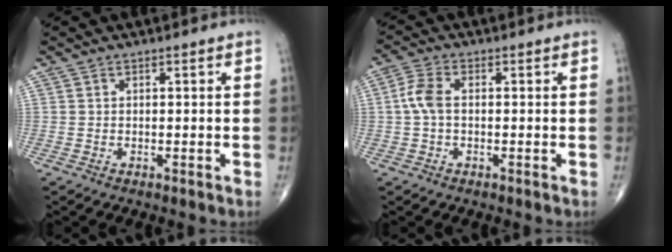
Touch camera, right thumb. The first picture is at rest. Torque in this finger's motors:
{"motor_torque": [-0.18, 0.28, 0.75, 0.15, 0.06]}